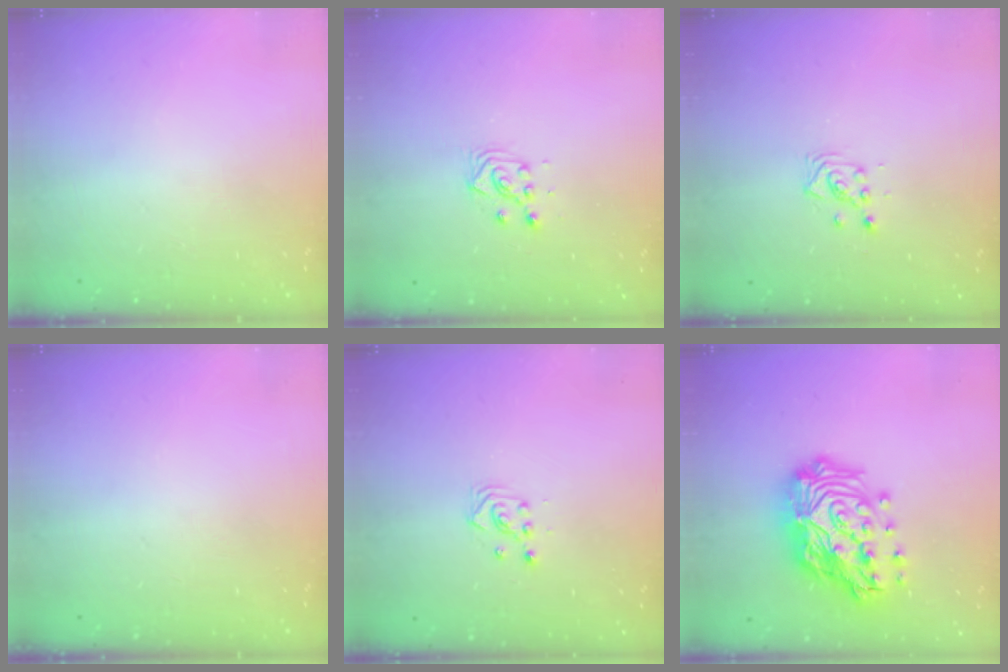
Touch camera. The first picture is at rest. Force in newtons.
{"total": 3.5, "press": 3.4, "slide": 1.1}
{"total": 3.3, "press": 3.3, "slide": 0.4}
{"total": 0.0}
{"total": 3.4, "press": 3.4, "slide": 0.2}
{"total": 23.4, "press": 23.3, "slide": 2.1}